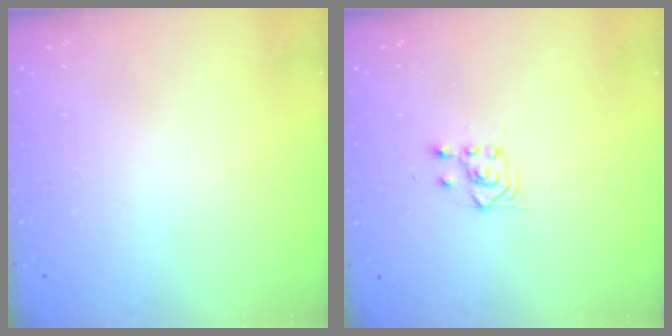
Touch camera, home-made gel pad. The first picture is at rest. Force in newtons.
{"total": 3.2, "press": 2.9, "slide": 1.4}